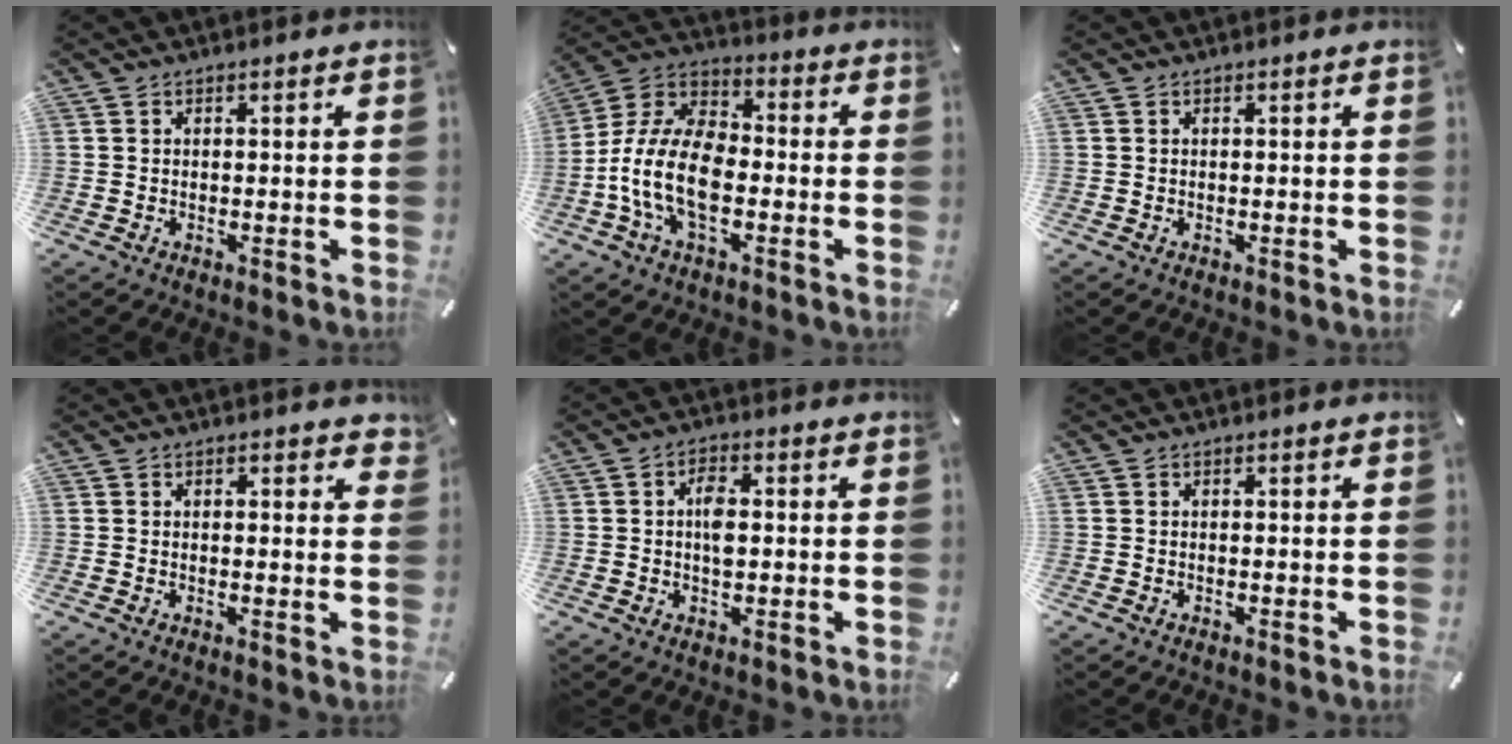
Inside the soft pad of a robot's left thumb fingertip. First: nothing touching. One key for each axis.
{"total": 13.8, "fx": -5.2, "fy": 8.1, "fz": 9.9, "tx": -0.223, "ty": 0.015, "tz": -0.102}
{"total": 0.0}
{"total": 1.3, "fx": 0.7, "fy": 0.7, "fz": 0.8, "tx": -0.001, "ty": -0.003, "tz": 0.009}
{"total": 4.4, "fx": 0.3, "fy": 2.4, "fz": 3.7, "tx": -0.066, "ty": 0.003, "tz": 0.002}
{"total": 0.0}